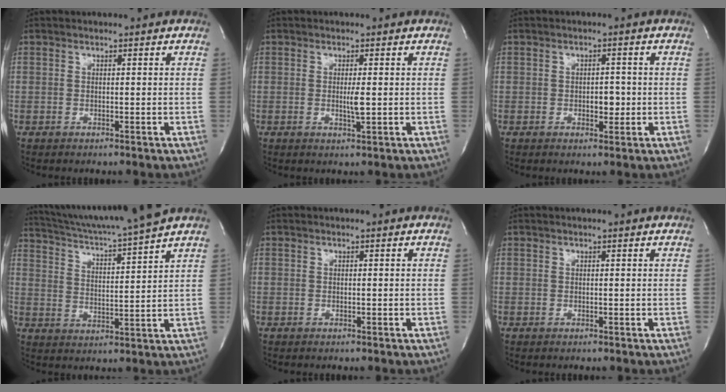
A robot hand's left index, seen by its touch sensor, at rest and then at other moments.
{"total": 1.9, "force": [-0.3, 0.1, 1.9], "torque": [-0.038, -0.009, -0.005]}
{"total": 2.4, "force": [-0.7, 1.3, 1.9], "torque": [-0.026, -0.003, -0.007]}
{"total": 13.9, "force": [12.7, -2.1, 5.2], "torque": [-0.100, -0.021, 0.199]}
{"total": 0.0}
{"total": 1.3, "force": [1.2, 0.0, 0.5], "torque": [-0.011, 0.011, 0.016]}